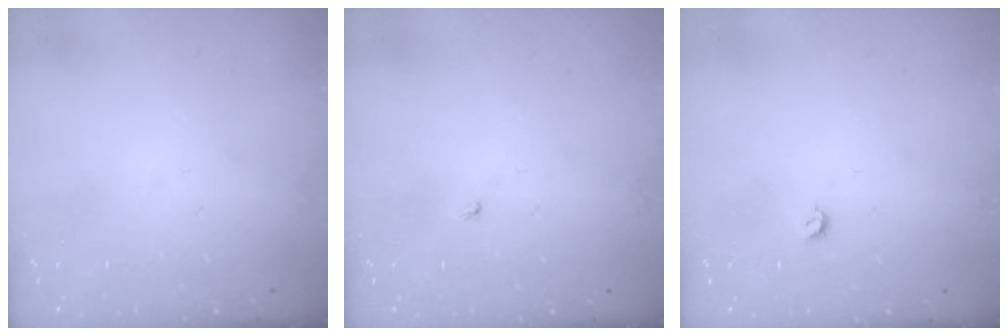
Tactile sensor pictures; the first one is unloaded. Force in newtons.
{"total": 1.9, "press": 1.9, "slide": 0.3}
{"total": 3.4, "press": 3.4, "slide": 0.6}